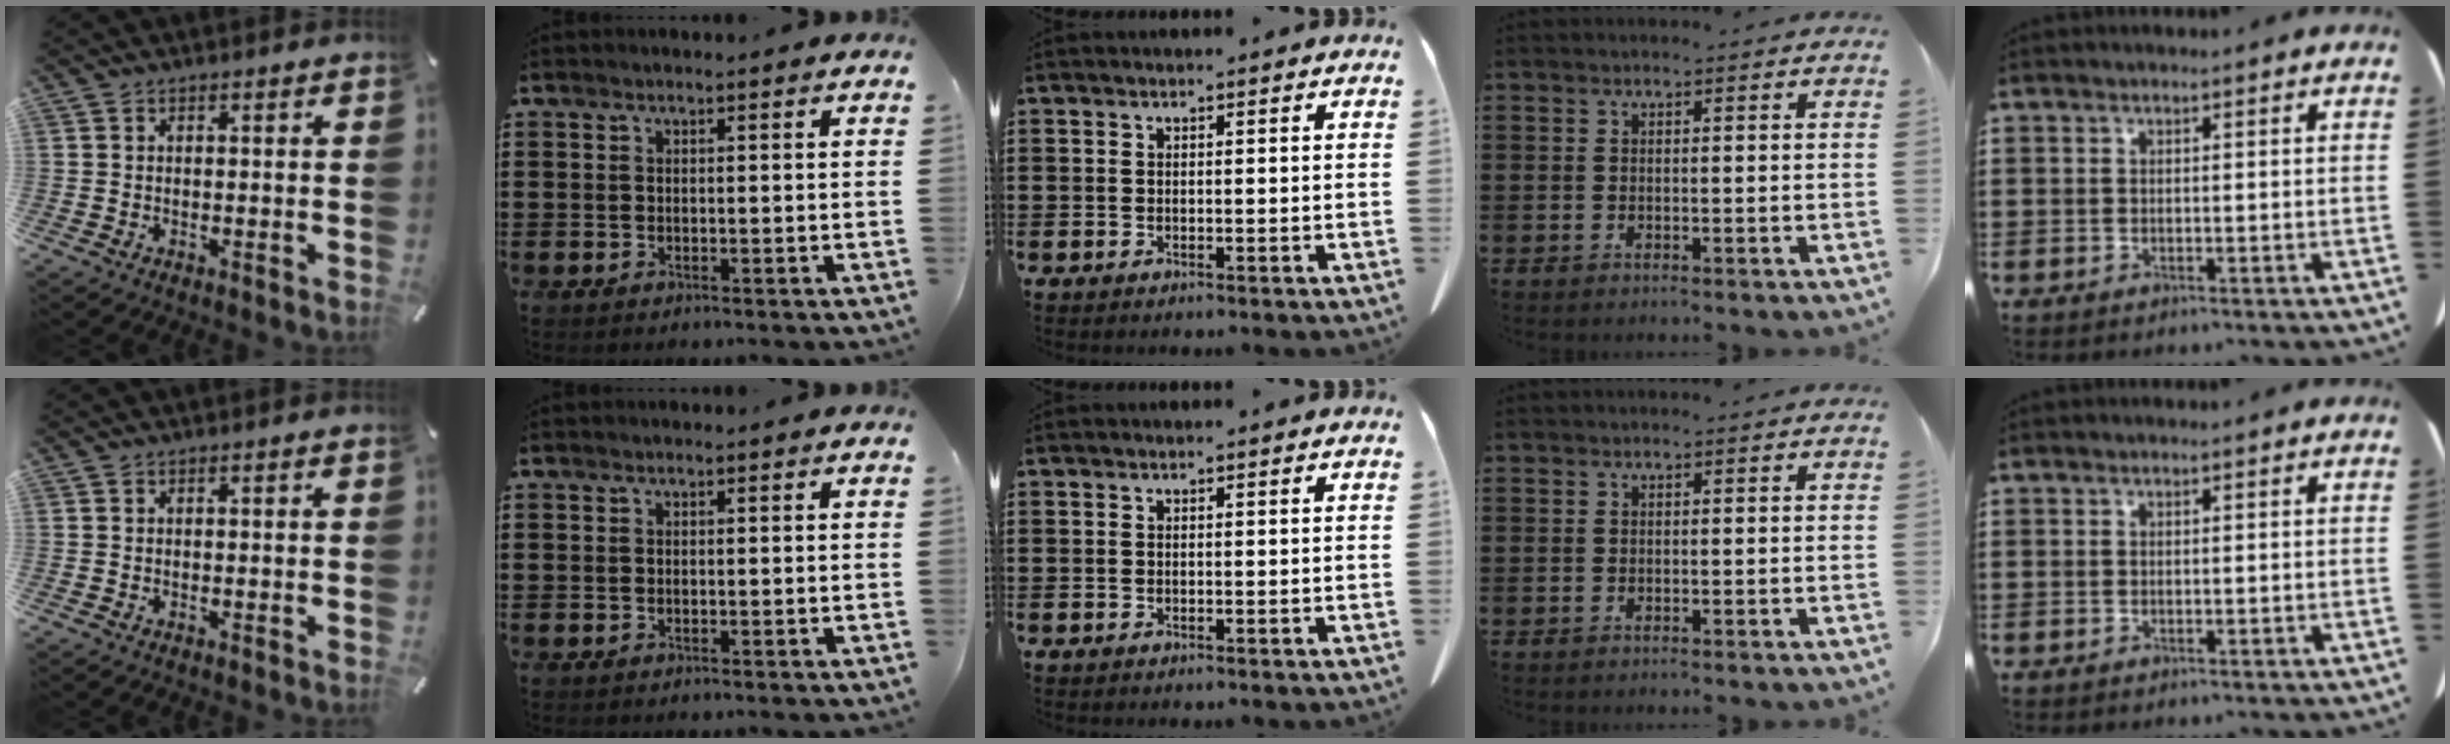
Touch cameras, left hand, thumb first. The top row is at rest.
{}